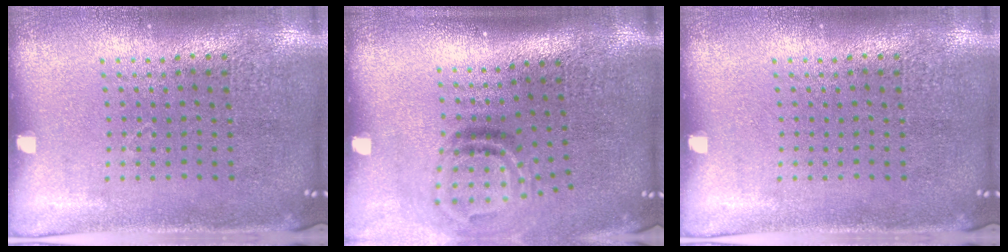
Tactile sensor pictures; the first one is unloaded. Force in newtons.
{"total": 2.0, "press": 1.1, "slide": 1.6}
{"total": 0.0}